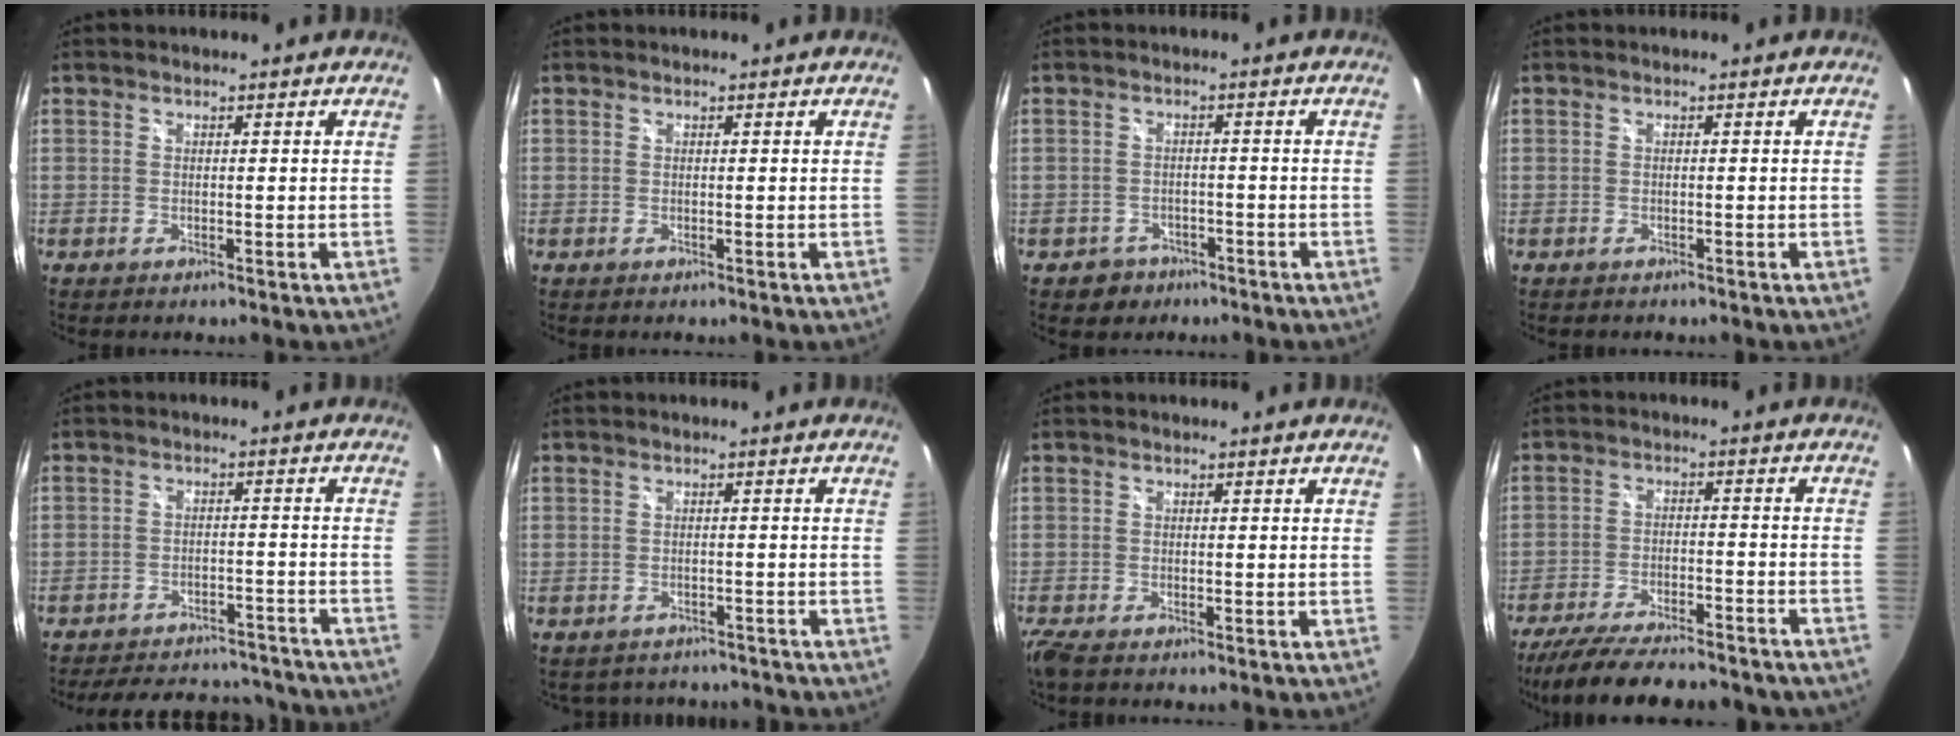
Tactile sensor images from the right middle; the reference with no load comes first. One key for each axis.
{"total": 0.0}
{"total": 4.0, "fx": -2.5, "fy": 3.1, "fz": 0.4, "tx": -0.022, "ty": 0.008, "tz": -0.032}
{"total": 0.8, "fx": -0.7, "fy": 0.3, "fz": 0.2, "tx": -0.008, "ty": 0.001, "tz": -0.009}
{"total": 18.3, "fx": -16.1, "fy": 6.4, "fz": 6.0, "tx": -0.126, "ty": 0.038, "tz": -0.192}
{"total": 6.0, "fx": -5.3, "fy": 2.6, "fz": 1.2, "tx": -0.023, "ty": -0.003, "tz": -0.065}
{"total": 3.1, "fx": -2.3, "fy": 0.8, "fz": 1.9, "tx": -0.043, "ty": -0.016, "tz": -0.045}
{"total": 22.2, "fx": -18.7, "fy": 5.7, "fz": 10.6, "tx": -0.203, "ty": -0.033, "tz": -0.262}